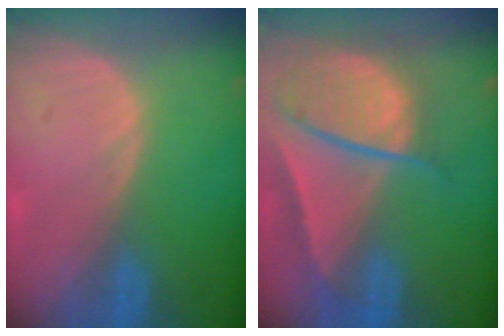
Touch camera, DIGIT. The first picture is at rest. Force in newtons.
{"total": 10.2, "press": 8.4, "slide": 5.7}